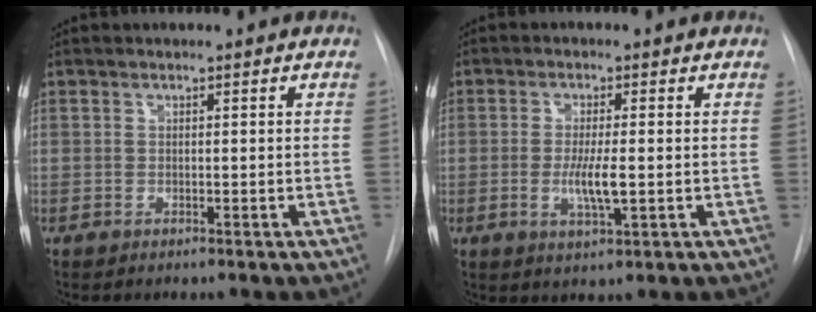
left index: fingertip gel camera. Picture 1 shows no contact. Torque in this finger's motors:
{"motor_torque": [0.87, -0.03, 0.41, 0.12]}